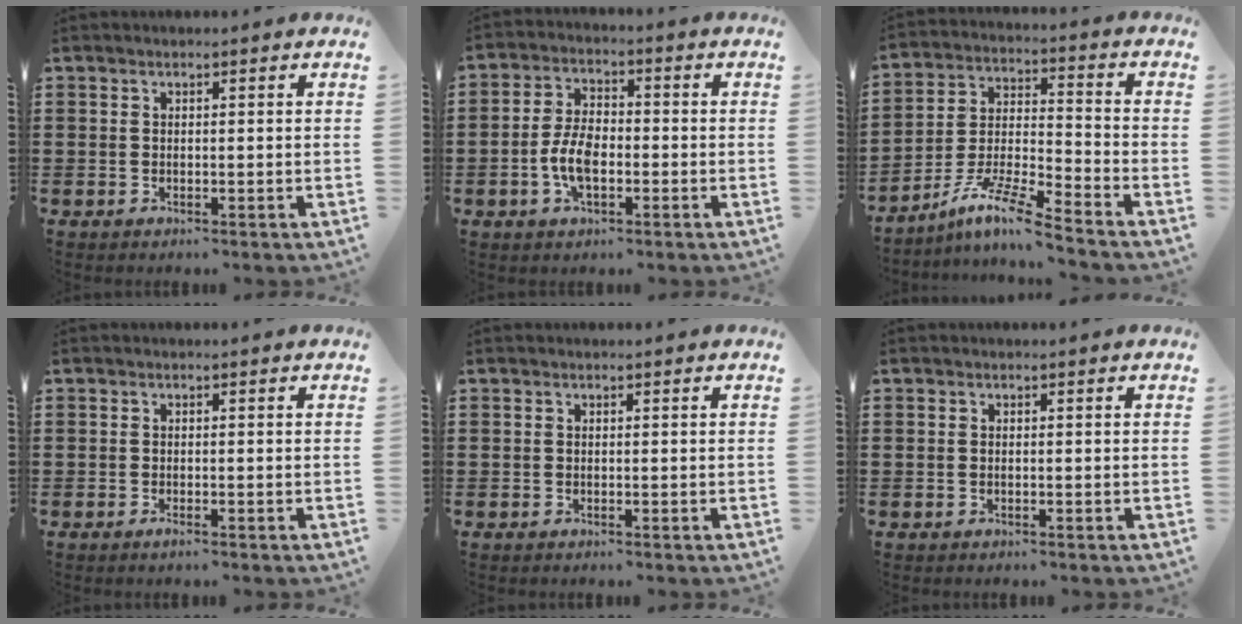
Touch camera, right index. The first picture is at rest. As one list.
[{"total": 6.4, "force": [-1.7, 3.3, 5.2], "torque": [-0.126, 0.000, -0.038]}, {"total": 9.6, "force": [-7.8, 0.3, 5.6], "torque": [-0.117, 0.001, -0.156]}, {"total": 0.7, "force": [-0.5, 0.1, 0.5], "torque": [-0.010, -0.005, -0.008]}, {"total": 0.0}, {"total": 0.0}]